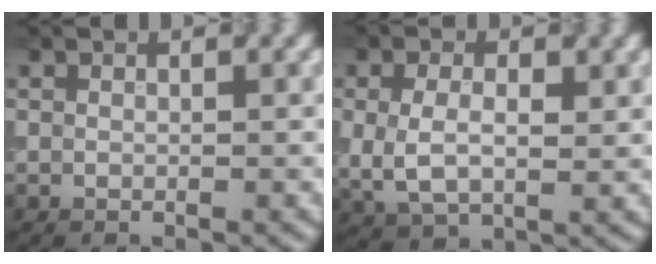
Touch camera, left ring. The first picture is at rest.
{"total": 4.6, "force": [0.4, 2.9, 3.6], "torque": [-0.078, -0.003, 0.009]}